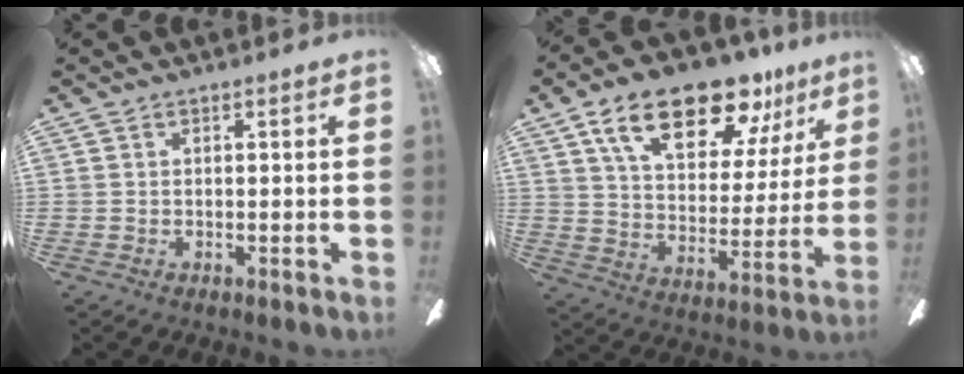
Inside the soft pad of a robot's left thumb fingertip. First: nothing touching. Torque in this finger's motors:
{"motor_torque": [0.79, 0.74, 1.88, -0.88, 0.13]}